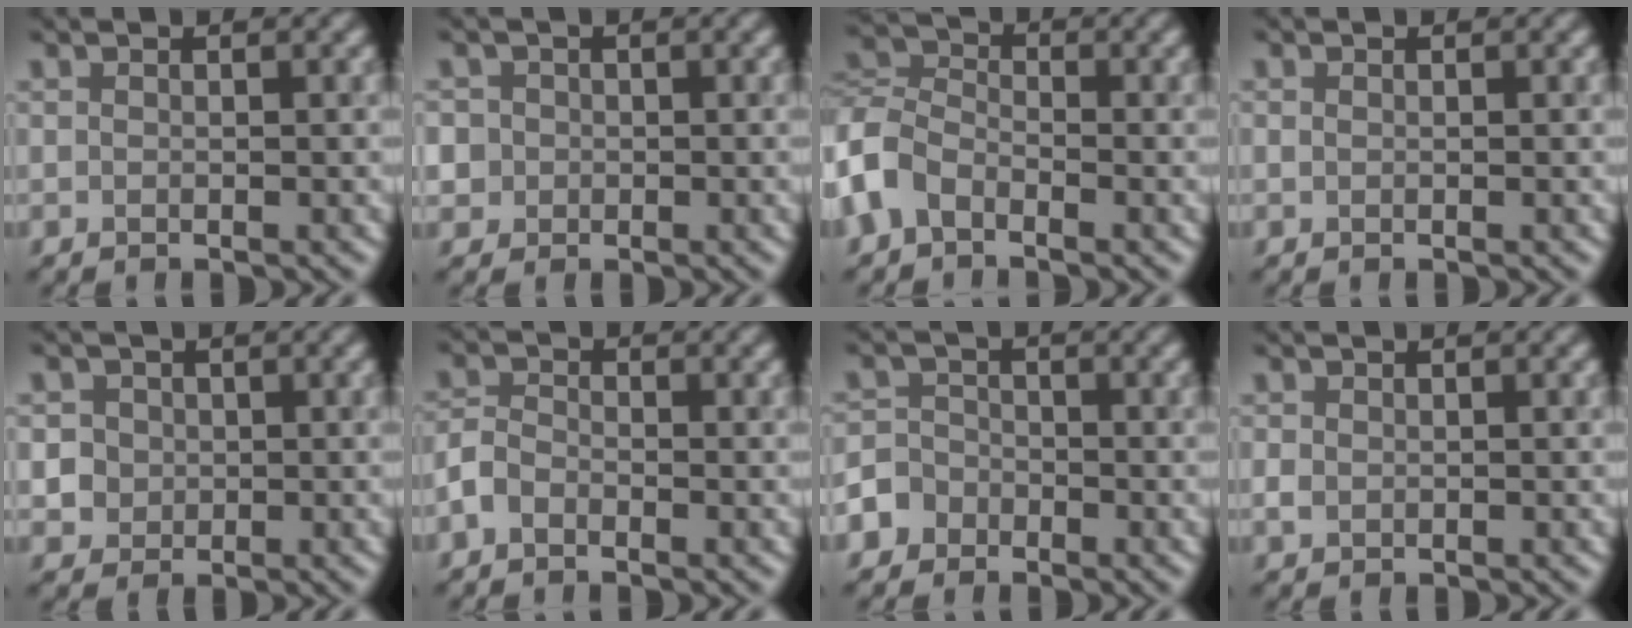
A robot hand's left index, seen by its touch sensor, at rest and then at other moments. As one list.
[{"total": 1.8, "force": [-0.3, 1.8, -0.1], "torque": [0.018, 0.007, -0.009]}, {"total": 4.0, "force": [-2.7, 2.6, 1.5], "torque": [-0.032, 0.004, -0.069]}, {"total": 0.0}, {"total": 3.0, "force": [-0.3, 3.0, 0.3], "torque": [0.011, 0.016, -0.006]}, {"total": 1.9, "force": [-1.6, 0.9, 0.4], "torque": [-0.007, 0.004, -0.039]}, {"total": 3.5, "force": [-2.7, 2.3, -0.3], "torque": [0.030, -0.004, -0.054]}, {"total": 0.8, "force": [-0.1, 0.7, 0.3], "torque": [-0.005, 0.003, -0.001]}]